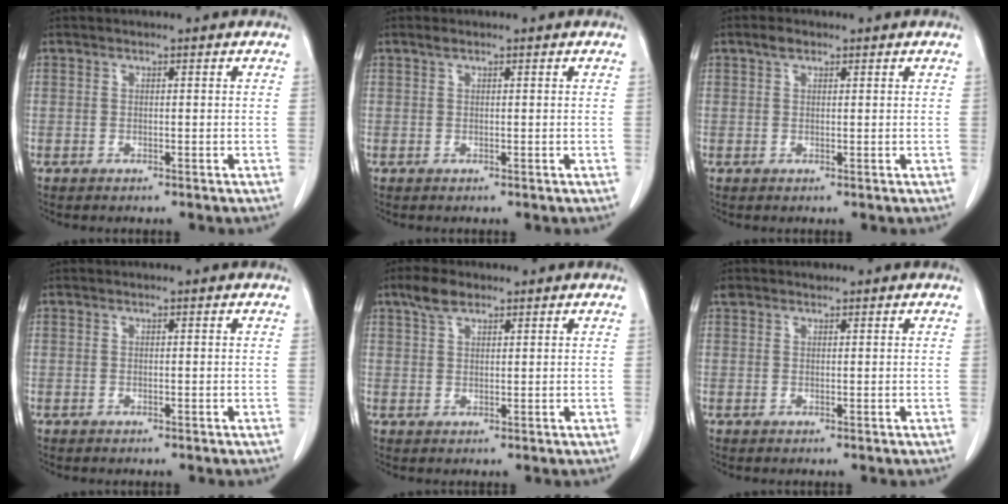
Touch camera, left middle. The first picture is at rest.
{"total": 0.6, "force": [0.5, 0.1, 0.4], "torque": [-0.013, 0.004, 0.009]}
{"total": 1.6, "force": [1.1, 0.8, 0.9], "torque": [-0.020, 0.007, 0.018]}
{"total": 0.0}
{"total": 3.5, "force": [2.4, 1.4, 2.0], "torque": [-0.046, 0.010, 0.049]}
{"total": 1.2, "force": [1.0, 0.7, 0.1], "torque": [-0.007, 0.013, 0.018]}